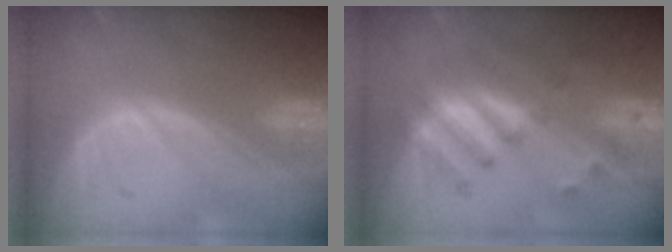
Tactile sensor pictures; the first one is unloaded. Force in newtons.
{"total": 7.8, "press": 6.9, "slide": 3.6}